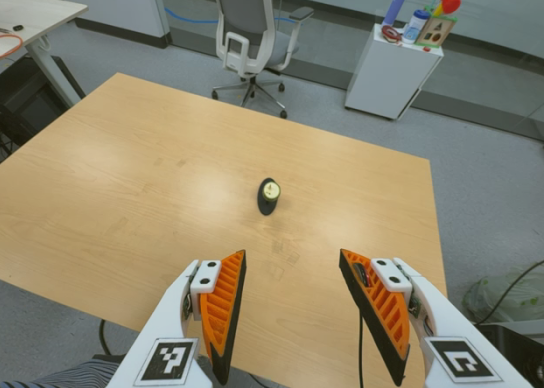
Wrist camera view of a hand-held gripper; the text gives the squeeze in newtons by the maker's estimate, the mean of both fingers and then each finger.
{"total": 0.0}